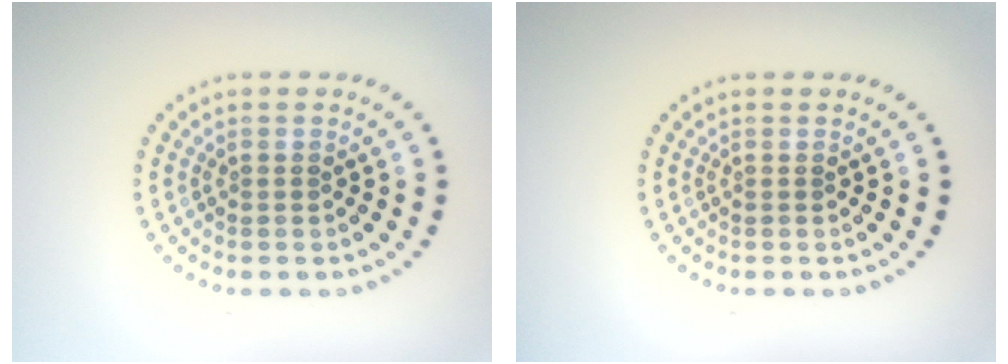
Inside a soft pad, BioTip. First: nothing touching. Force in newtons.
{"total": 0.0}